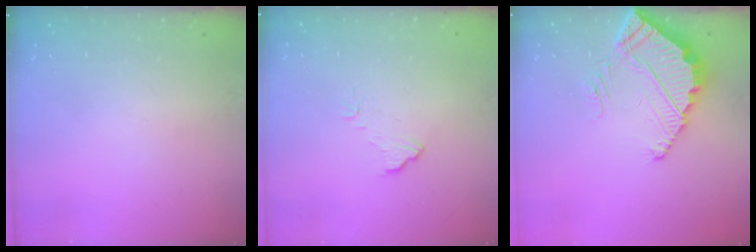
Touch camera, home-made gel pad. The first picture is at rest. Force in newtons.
{"total": 5.0, "press": 5.0, "slide": 0.5}
{"total": 5.0, "press": 5.0, "slide": 0.2}